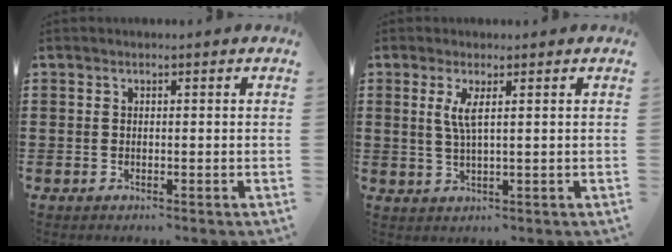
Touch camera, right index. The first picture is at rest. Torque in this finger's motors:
{"motor_torque": [0.43, -0.17, 0.25, 0.06]}